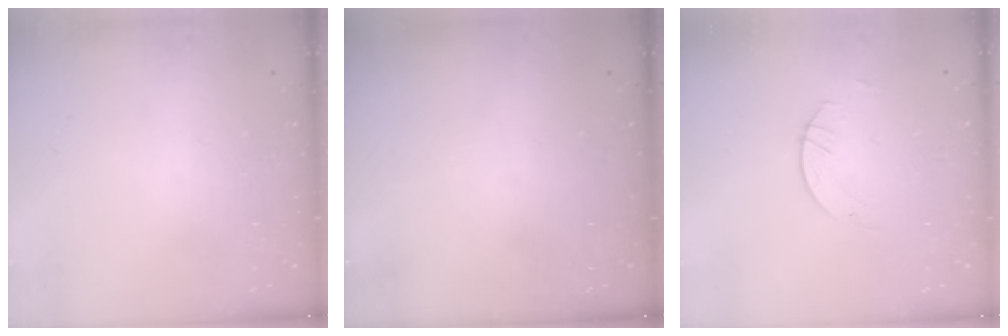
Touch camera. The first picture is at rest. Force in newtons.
{"total": 0.0}
{"total": 1.1, "press": 1.1, "slide": 0.1}